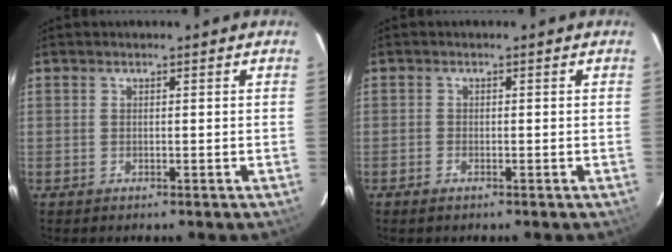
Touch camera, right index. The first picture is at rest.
{"total": 0.7, "force": [-0.6, 0.3, 0.2], "torque": [-0.006, 0.001, -0.014]}